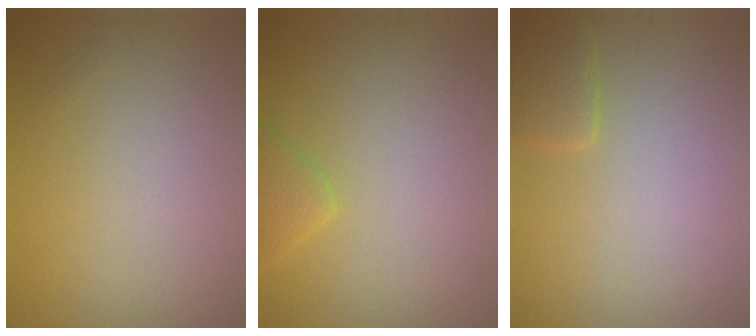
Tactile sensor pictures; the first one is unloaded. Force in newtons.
{"total": 1.8, "press": 1.8, "slide": 0.1}
{"total": 2.3, "press": 2.3, "slide": 0.2}